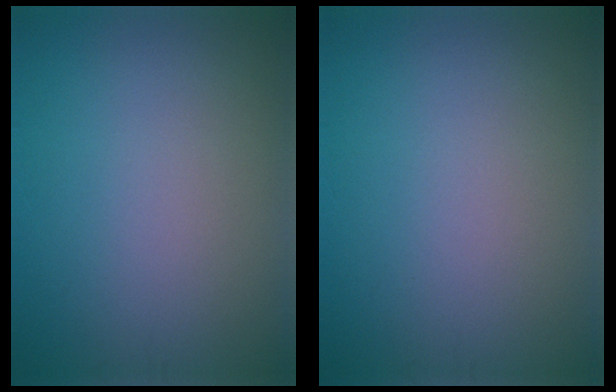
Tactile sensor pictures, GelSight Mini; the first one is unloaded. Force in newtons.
{"total": 0.0}